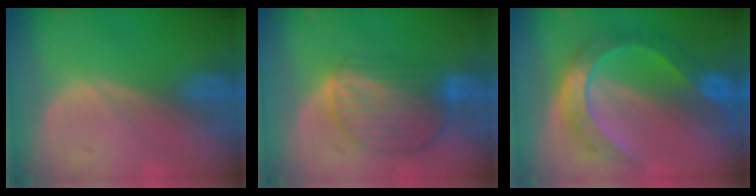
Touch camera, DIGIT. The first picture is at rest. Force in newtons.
{"total": 8.9, "press": 7.8, "slide": 4.4}
{"total": 8.5, "press": 8.5, "slide": 0.7}